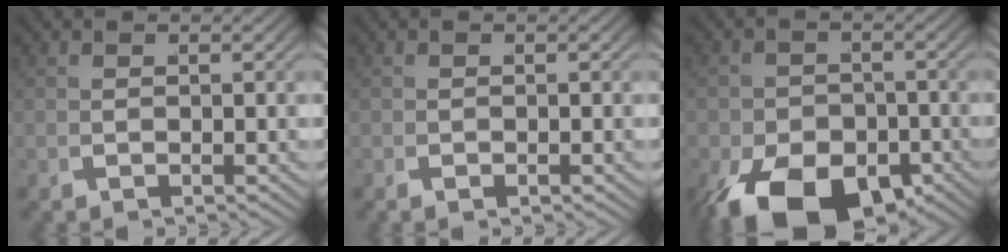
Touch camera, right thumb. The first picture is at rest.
{"total": 0.0}
{"total": 11.8, "force": [-5.9, 6.7, 7.7], "torque": [-0.131, -0.048, -0.071]}